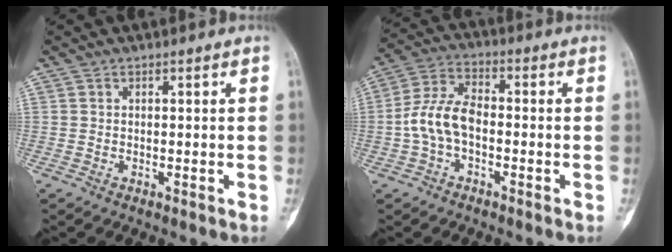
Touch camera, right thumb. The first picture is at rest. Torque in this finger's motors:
{"motor_torque": [1.00, 1.05, 0.45, -0.33, 0.11]}